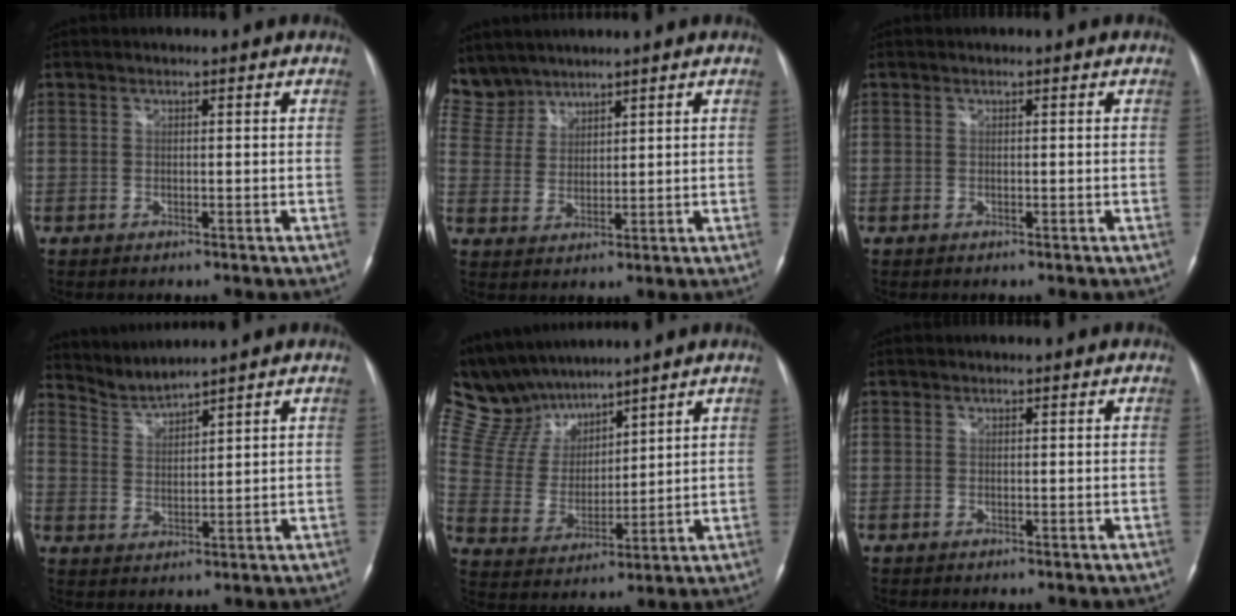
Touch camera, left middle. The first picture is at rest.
{"total": 5.3, "force": [4.6, 2.4, -0.5], "torque": [0.015, 0.009, 0.099]}
{"total": 0.0}
{"total": 4.0, "force": [3.9, -0.9, -0.4], "torque": [0.000, -0.004, 0.087]}
{"total": 11.8, "force": [10.6, 4.0, 3.2], "torque": [-0.087, 0.028, 0.217]}
{"total": 0.0}